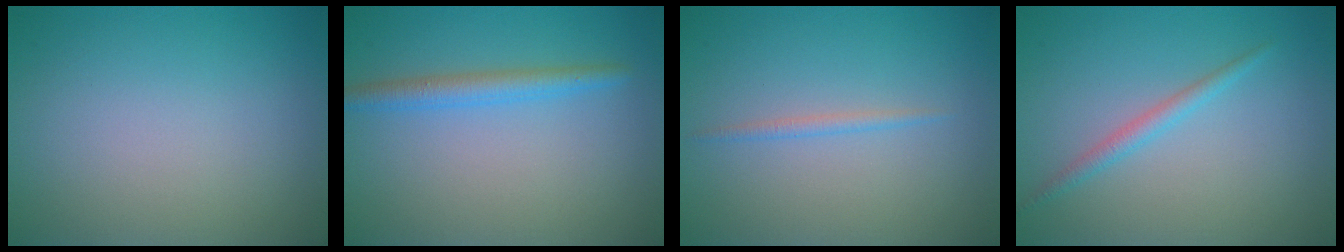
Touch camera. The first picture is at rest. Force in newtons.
{"total": 2.4, "press": 2.4, "slide": 0.2}
{"total": 0.9, "press": 0.9, "slide": 0.1}
{"total": 1.5, "press": 1.5, "slide": 0.1}